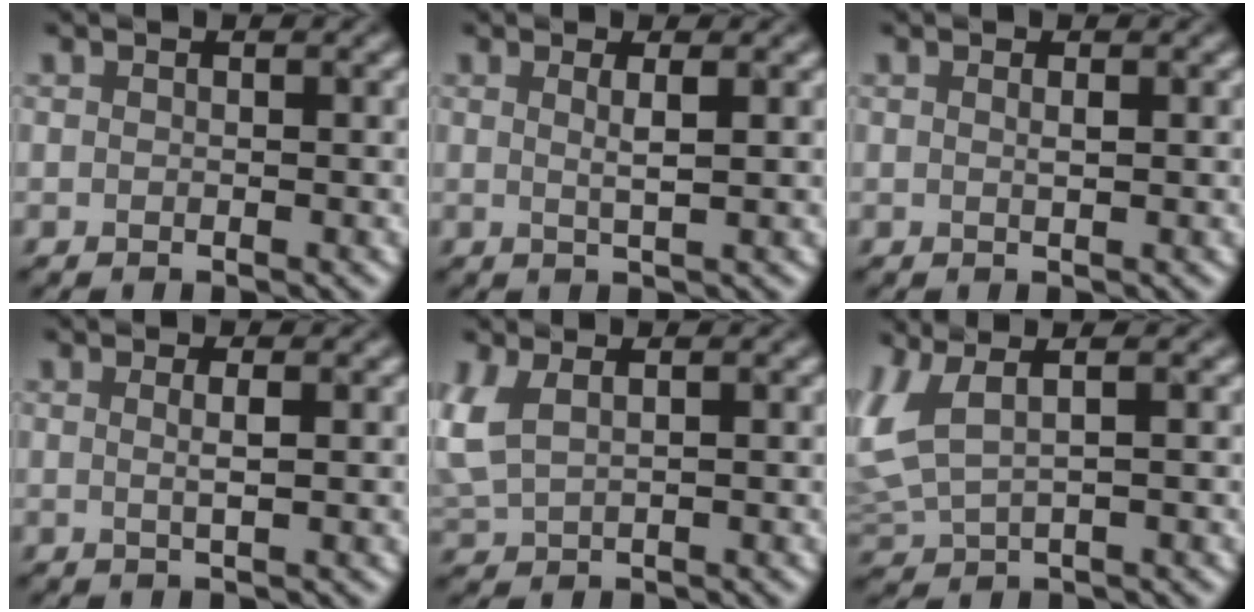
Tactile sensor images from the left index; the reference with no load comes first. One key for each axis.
{"total": 1.8, "fx": 0.5, "fy": 0.4, "fz": 1.6, "tx": -0.030, "ty": -0.002, "tz": 0.001}
{"total": 0.6, "fx": 0.2, "fy": 0.1, "fz": 0.5, "tx": -0.009, "ty": -0.001, "tz": 0.000}
{"total": 1.5, "fx": 0.2, "fy": 0.4, "fz": 1.4, "tx": -0.027, "ty": -0.001, "tz": -0.003}
{"total": 3.0, "fx": 1.3, "fy": 1.5, "fz": 2.3, "tx": -0.071, "ty": 0.004, "tz": 0.034}
{"total": 5.0, "fx": 1.5, "fy": 2.1, "fz": 4.2, "tx": -0.120, "ty": 0.005, "tz": 0.035}